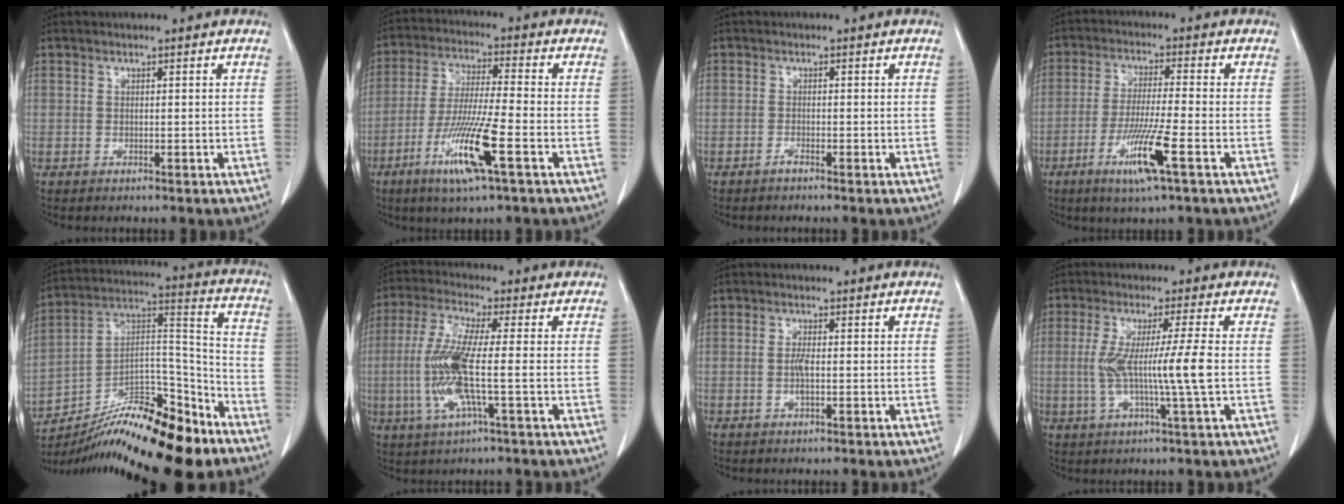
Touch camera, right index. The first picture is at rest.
{"total": 11.6, "force": [-5.1, 0.1, 10.5], "torque": [-0.209, -0.022, -0.098]}
{"total": 0.8, "force": [-0.7, 0.0, 0.3], "torque": [-0.004, 0.001, -0.013]}
{"total": 8.9, "force": [-4.0, -0.4, 7.9], "torque": [-0.155, -0.020, -0.075]}
{"total": 21.0, "force": [-16.0, 4.5, 12.8], "torque": [-0.194, 0.036, -0.265]}
{"total": 10.8, "force": [-1.5, 0.7, 10.7], "torque": [-0.235, -0.005, -0.038]}
{"total": 2.0, "force": [-0.3, 0.4, 1.9], "torque": [-0.047, -0.002, -0.006]}
{"total": 8.8, "force": [-0.5, -1.2, 8.7], "torque": [-0.172, -0.006, -0.009]}